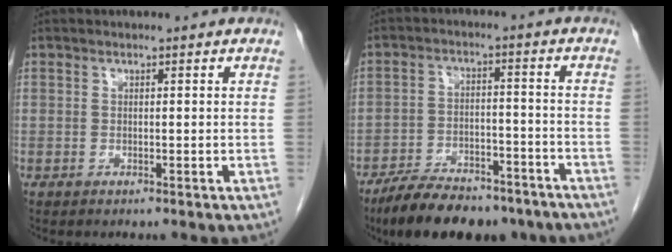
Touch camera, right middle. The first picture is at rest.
{"total": 15.3, "force": [-12.1, 5.4, 7.6], "torque": [-0.115, 0.002, -0.187]}